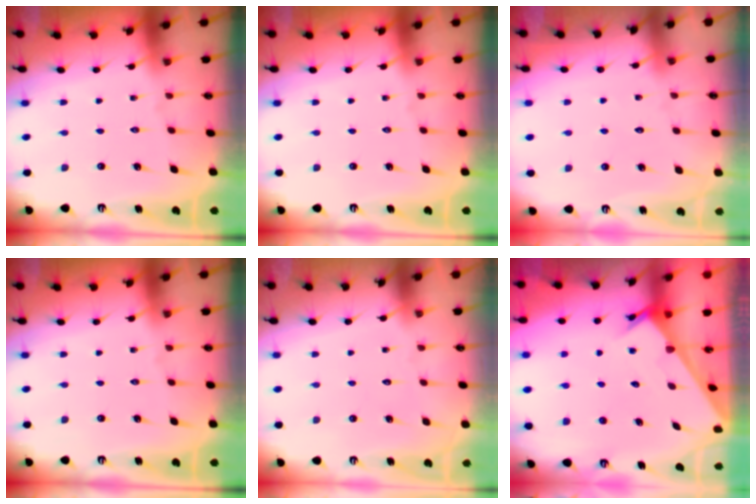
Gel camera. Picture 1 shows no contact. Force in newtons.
{"total": 0.0}
{"total": 4.8, "press": 4.8, "slide": 0.5}
{"total": 0.0}
{"total": 1.6, "press": 1.6, "slide": 0.1}
{"total": 2.1, "press": 2.1, "slide": 0.1}